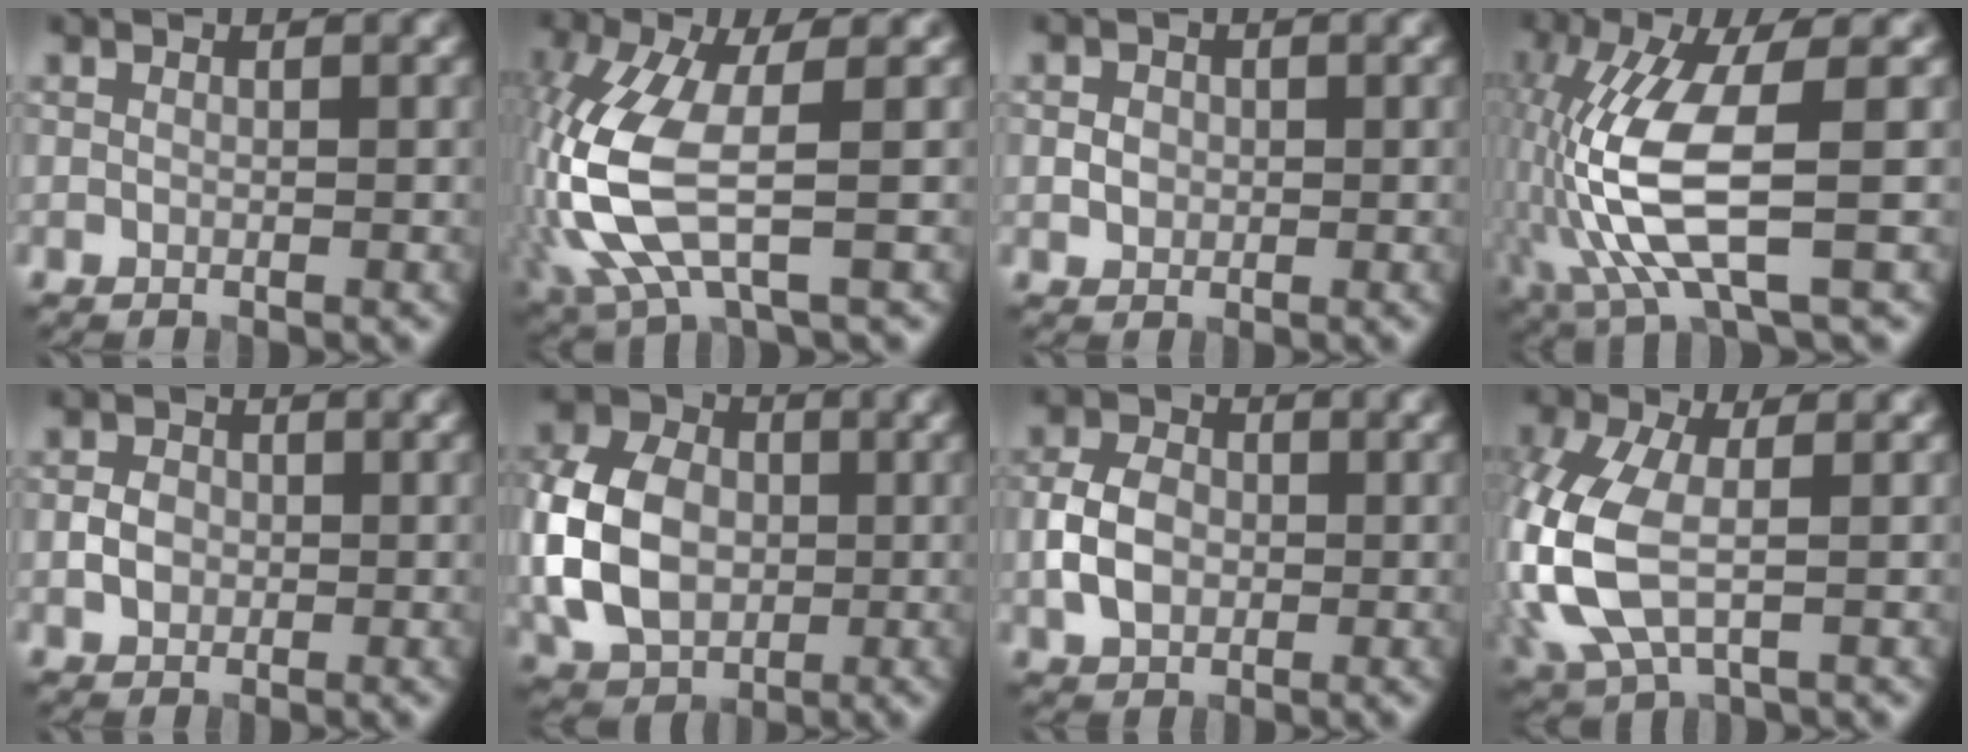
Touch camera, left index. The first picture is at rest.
{"total": 8.7, "force": [-1.1, 3.3, 8.0], "torque": [-0.210, -0.007, -0.023]}
{"total": 1.3, "force": [0.0, 1.2, 0.6], "torque": [-0.010, -0.001, -0.002]}
{"total": 9.4, "force": [-1.4, 2.5, 8.9], "torque": [-0.204, -0.003, -0.023]}
{"total": 2.1, "force": [-0.3, 1.7, 1.2], "torque": [-0.020, 0.002, -0.010]}
{"total": 9.7, "force": [-0.6, 7.3, 6.4], "torque": [-0.146, 0.010, -0.024]}
{"total": 4.2, "force": [-0.5, 3.1, 2.8], "torque": [-0.055, 0.004, -0.013]}
{"total": 7.6, "force": [-0.5, 4.1, 6.4], "torque": [-0.169, -0.002, -0.014]}